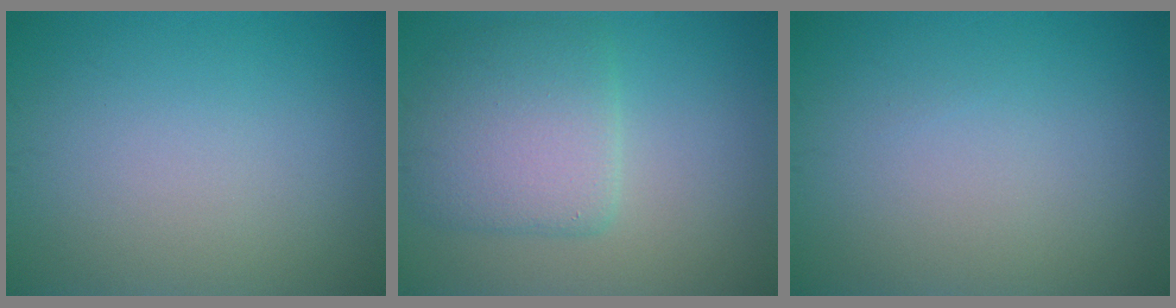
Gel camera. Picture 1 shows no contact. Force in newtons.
{"total": 5.5, "press": 5.5, "slide": 0.3}
{"total": 0.0}